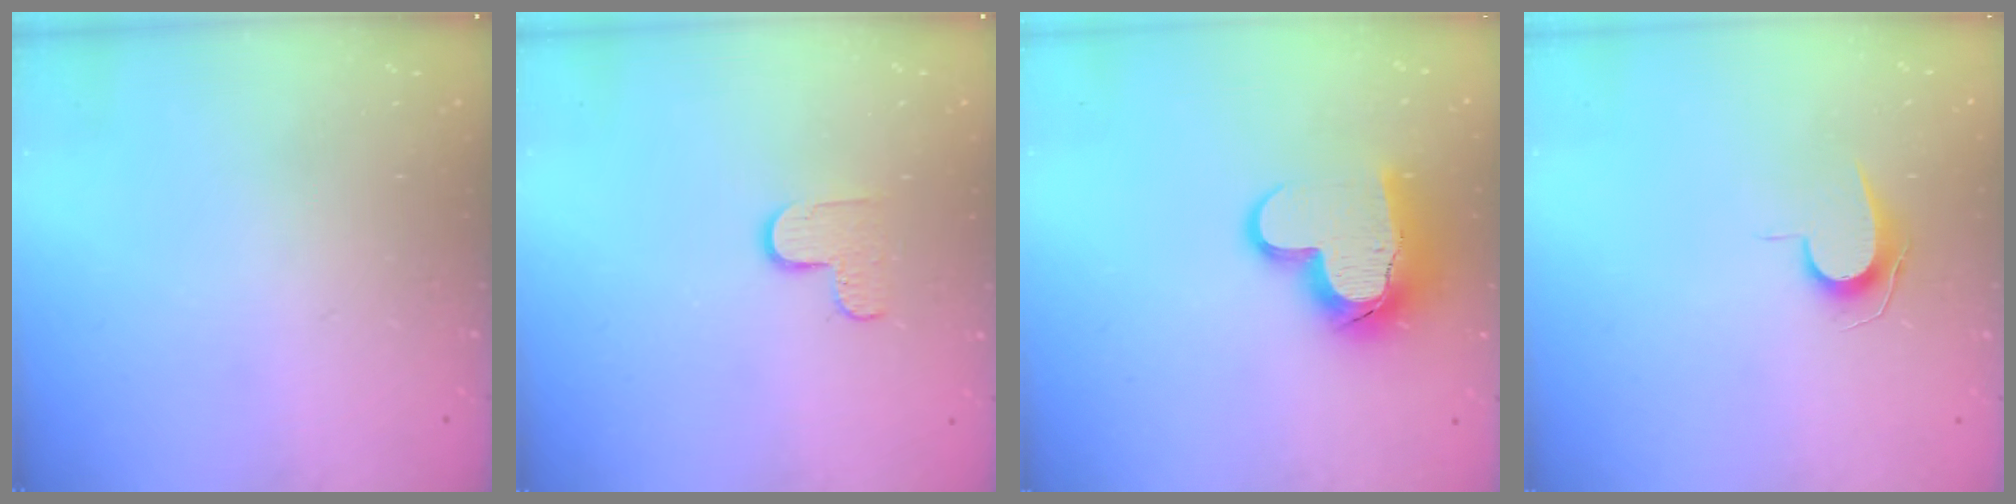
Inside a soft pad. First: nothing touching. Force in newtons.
{"total": 5.5, "press": 5.5, "slide": 0.5}
{"total": 14.3, "press": 14.3, "slide": 1.1}
{"total": 7.0, "press": 7.0, "slide": 0.6}